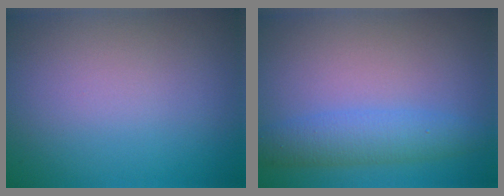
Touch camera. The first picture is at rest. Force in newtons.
{"total": 3.6, "press": 3.6, "slide": 0.1}